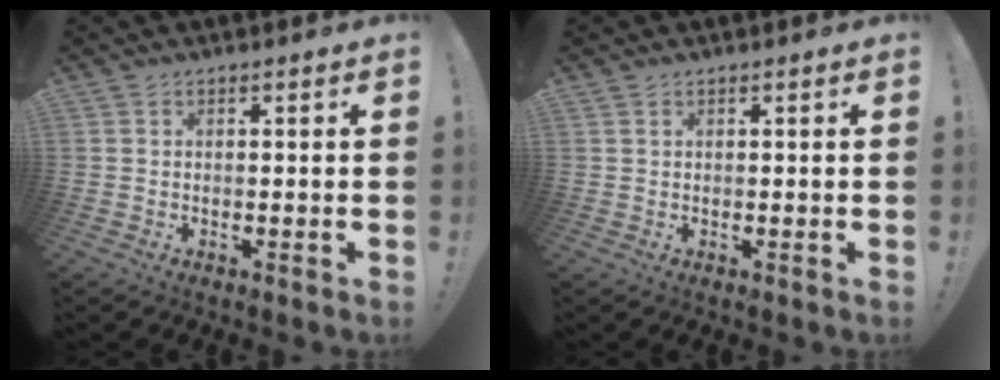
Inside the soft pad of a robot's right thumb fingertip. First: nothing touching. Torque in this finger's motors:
{"motor_torque": [0.07, 0.05, -0.21, -0.12, 0.04]}